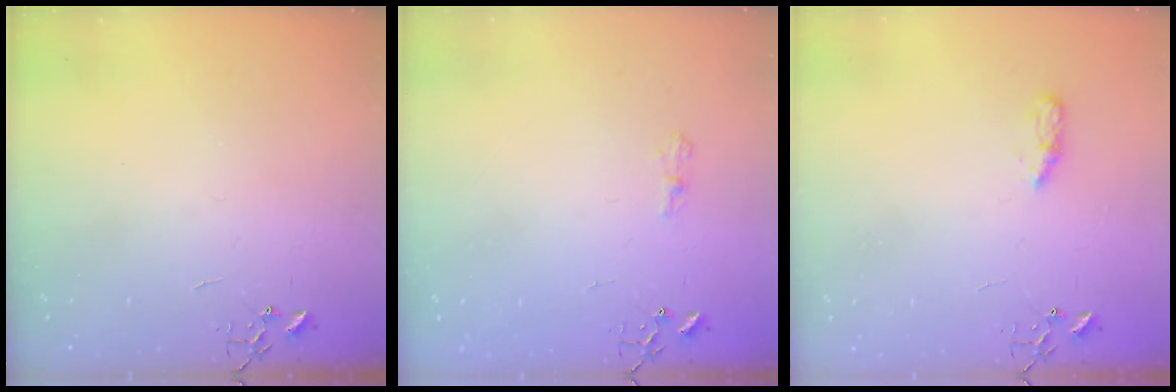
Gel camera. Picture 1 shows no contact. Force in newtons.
{"total": 6.1, "press": 6.1, "slide": 0.6}
{"total": 4.9, "press": 4.8, "slide": 0.6}